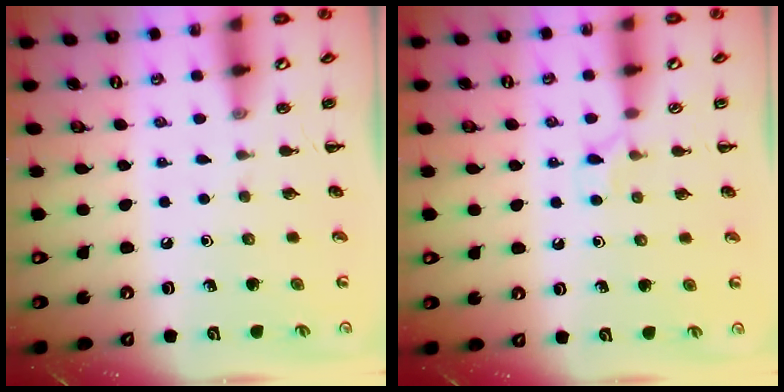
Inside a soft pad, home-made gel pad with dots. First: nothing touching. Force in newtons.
{"total": 4.5, "press": 4.2, "slide": 1.5}